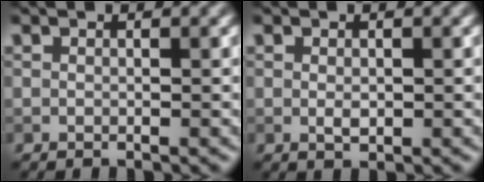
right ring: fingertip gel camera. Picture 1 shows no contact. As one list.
[{"total": 1.0, "force": [0.0, 0.7, 0.8], "torque": [-0.015, -0.003, 0.001]}]